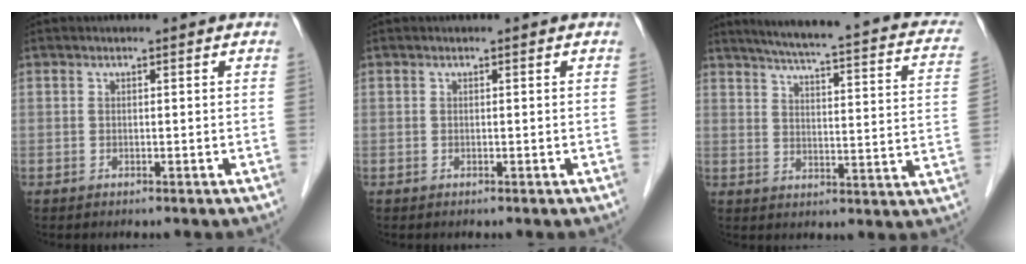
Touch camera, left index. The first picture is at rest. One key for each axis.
{"total": 0.0}
{"total": 21.8, "fx": 16.8, "fy": 3.5, "fz": 13.4, "tx": -0.188, "ty": 0.000, "tz": 0.190}